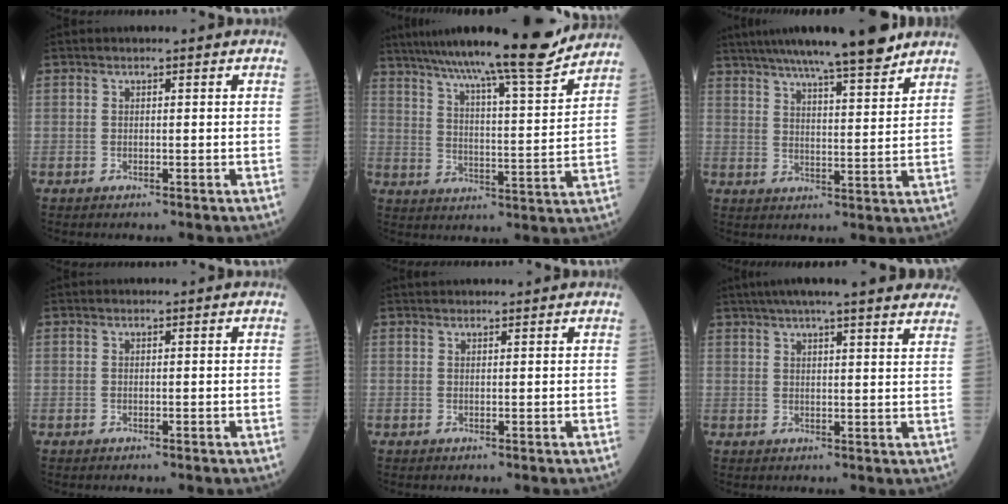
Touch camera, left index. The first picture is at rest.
{"total": 19.7, "force": [17.2, 0.2, 9.7], "torque": [-0.157, -0.013, 0.252]}
{"total": 15.0, "force": [12.7, 0.8, 8.0], "torque": [-0.125, 0.010, 0.187]}
{"total": 0.0}
{"total": 3.5, "force": [3.4, 0.2, 1.0], "torque": [-0.010, 0.029, 0.046]}
{"total": 20.8, "force": [17.9, 1.6, 10.6], "torque": [-0.158, 0.024, 0.219]}